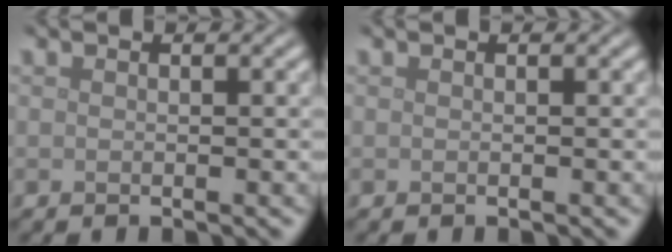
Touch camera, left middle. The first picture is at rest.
{"total": 0.0}